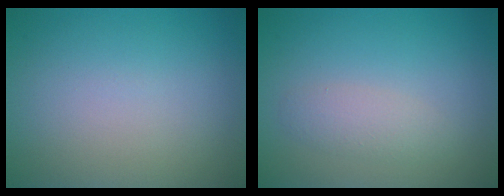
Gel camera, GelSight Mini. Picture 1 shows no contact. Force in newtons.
{"total": 1.7, "press": 1.7, "slide": 0.1}